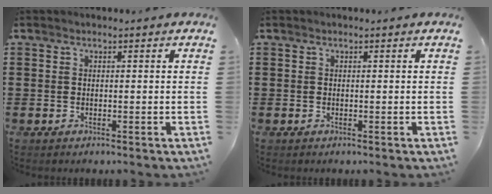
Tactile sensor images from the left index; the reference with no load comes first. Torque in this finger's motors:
{"motor_torque": [-0.03, 0.01, 0.01, 0.01]}